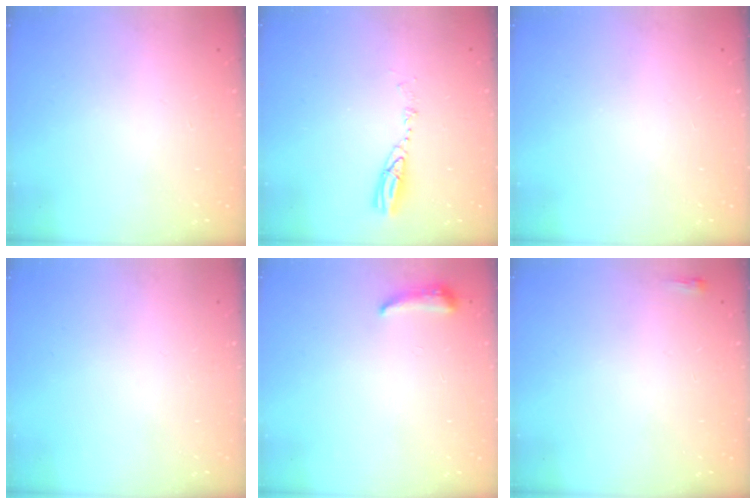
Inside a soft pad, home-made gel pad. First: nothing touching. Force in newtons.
{"total": 4.7, "press": 4.6, "slide": 0.5}
{"total": 0.0}
{"total": 0.0}
{"total": 4.3, "press": 4.2, "slide": 0.9}
{"total": 2.0, "press": 2.0, "slide": 0.5}